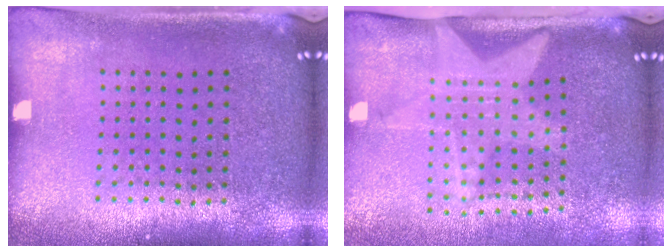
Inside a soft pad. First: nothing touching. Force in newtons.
{"total": 2.1, "press": 1.5, "slide": 1.4}